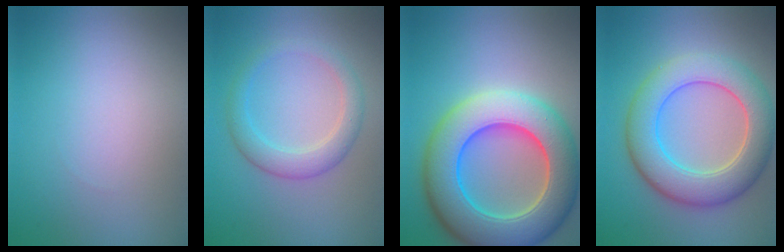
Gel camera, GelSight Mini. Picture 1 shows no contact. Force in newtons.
{"total": 2.2, "press": 2.2, "slide": 0.2}
{"total": 11.3, "press": 11.3, "slide": 0.8}
{"total": 7.6, "press": 7.6, "slide": 0.1}